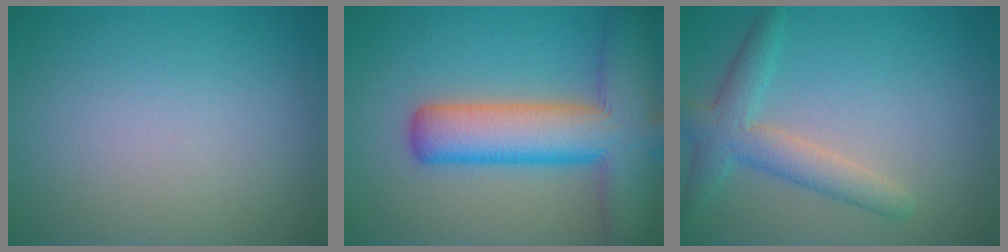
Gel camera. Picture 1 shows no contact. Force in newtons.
{"total": 10.4, "press": 10.4, "slide": 0.6}
{"total": 3.8, "press": 3.8, "slide": 0.1}